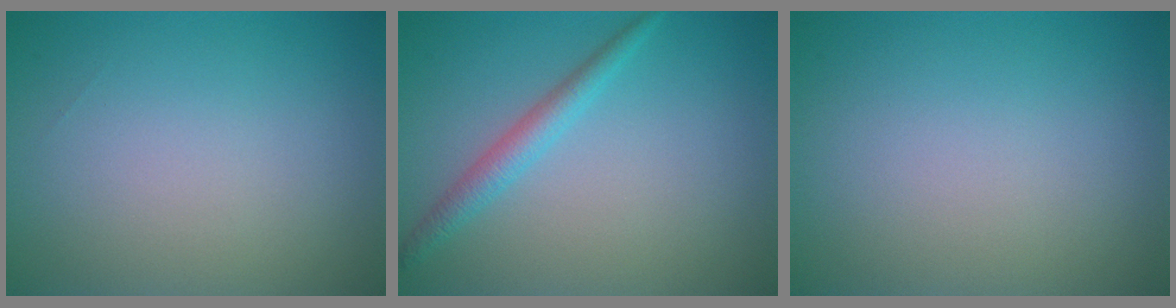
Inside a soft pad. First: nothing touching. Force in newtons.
{"total": 2.2, "press": 2.2, "slide": 0.1}
{"total": 0.0}